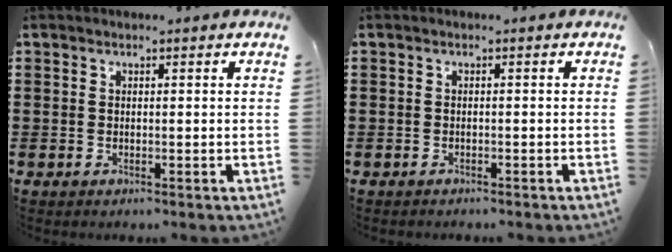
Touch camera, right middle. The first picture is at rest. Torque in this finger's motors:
{"motor_torque": [0.18, 0.18, -0.02, -0.04]}